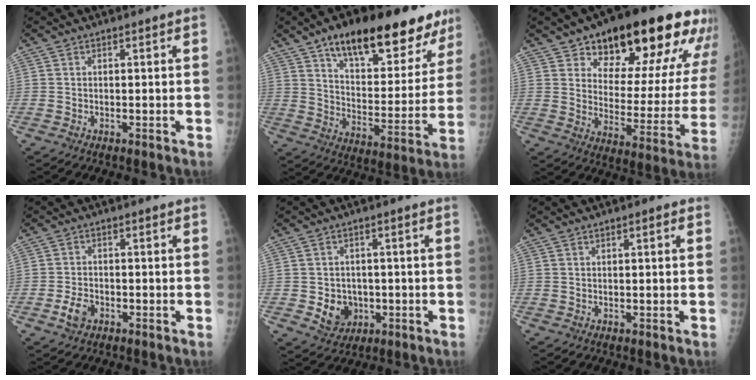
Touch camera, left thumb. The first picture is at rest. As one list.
[{"total": 24.8, "force": [15.8, 9.9, 16.4], "torque": [-0.195, -0.045, 0.239]}, {"total": 24.2, "force": [15.1, 10.4, 15.8], "torque": [-0.174, -0.056, 0.215]}, {"total": 3.7, "force": [-1.8, 2.4, 2.2], "torque": [-0.039, 0.011, -0.032]}, {"total": 6.3, "force": [-1.3, 5.4, 2.9], "torque": [-0.017, 0.006, -0.011]}, {"total": 1.2, "force": [0.4, 0.2, 1.2], "torque": [-0.022, 0.002, 0.004]}]